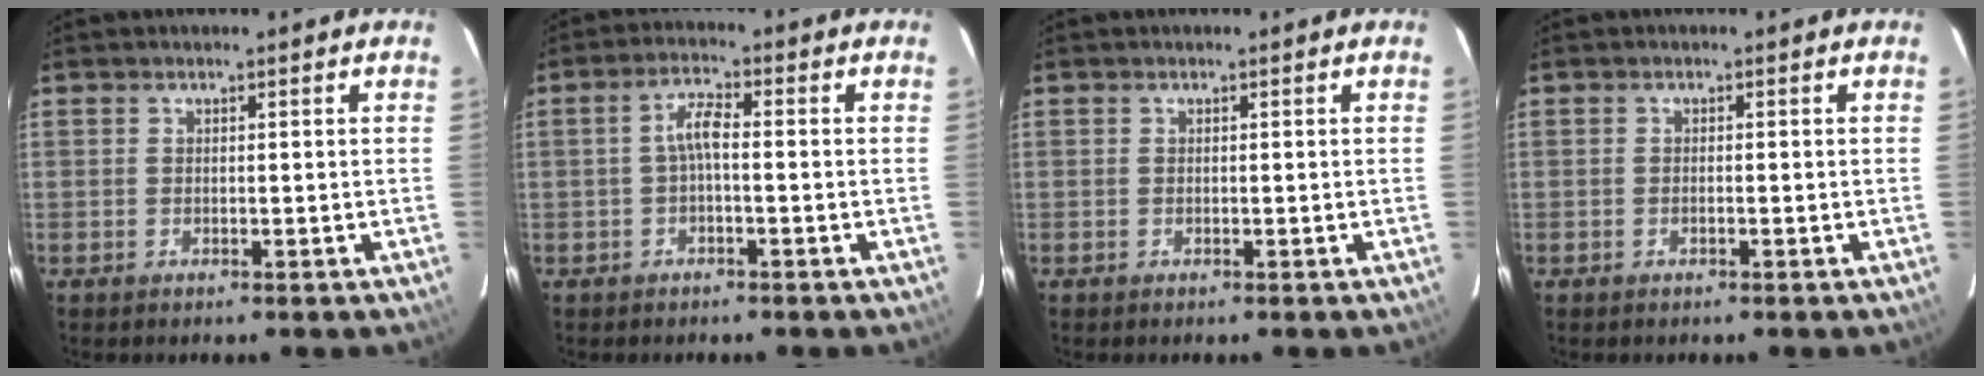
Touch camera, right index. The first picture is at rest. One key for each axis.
{"total": 3.5, "fx": -0.7, "fy": 0.9, "fz": 3.3, "tx": -0.068, "ty": 0.012, "tz": -0.014}
{"total": 0.0}
{"total": 0.6, "fx": -0.4, "fy": 0.0, "fz": 0.4, "tx": -0.008, "ty": 0.002, "tz": -0.008}